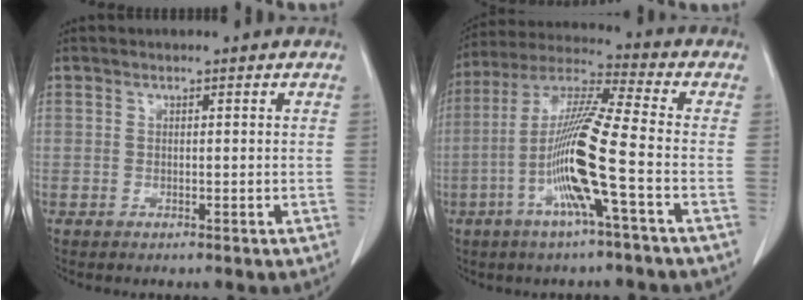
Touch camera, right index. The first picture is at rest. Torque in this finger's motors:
{"motor_torque": [2.14, 0.00, 0.50, 0.21]}